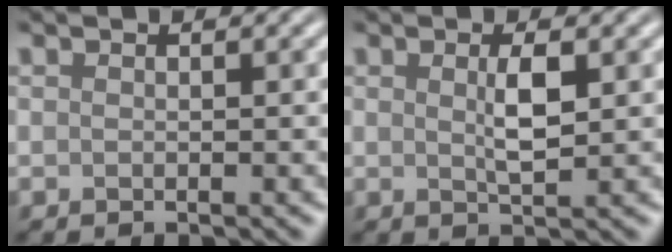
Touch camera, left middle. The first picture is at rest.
{"total": 2.4, "force": [0.6, 0.6, 2.2], "torque": [-0.044, -0.001, 0.011]}